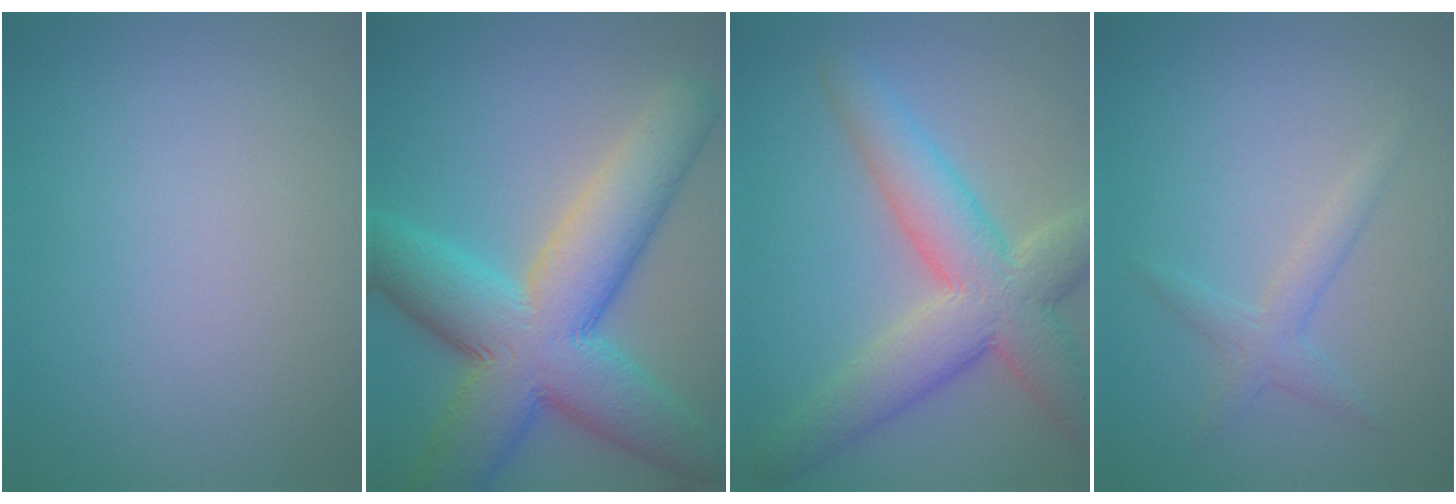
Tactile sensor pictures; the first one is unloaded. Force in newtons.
{"total": 12.3, "press": 12.3, "slide": 0.5}
{"total": 8.3, "press": 8.3, "slide": 0.5}
{"total": 1.8, "press": 1.8, "slide": 0.1}